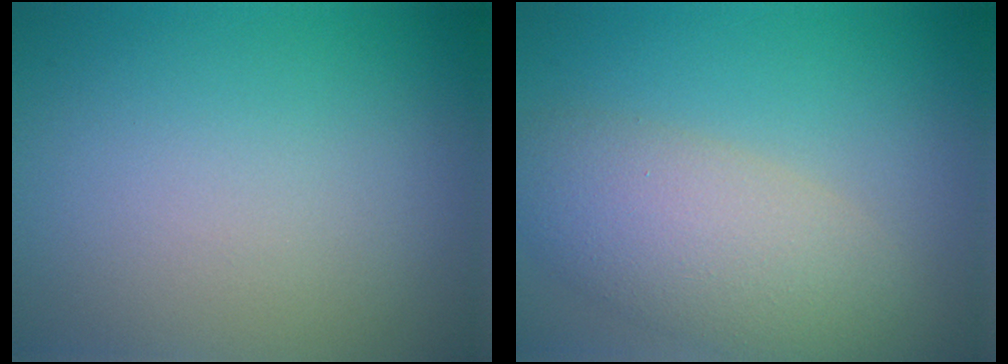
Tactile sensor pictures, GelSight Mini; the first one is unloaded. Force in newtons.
{"total": 6.2, "press": 6.2, "slide": 0.3}